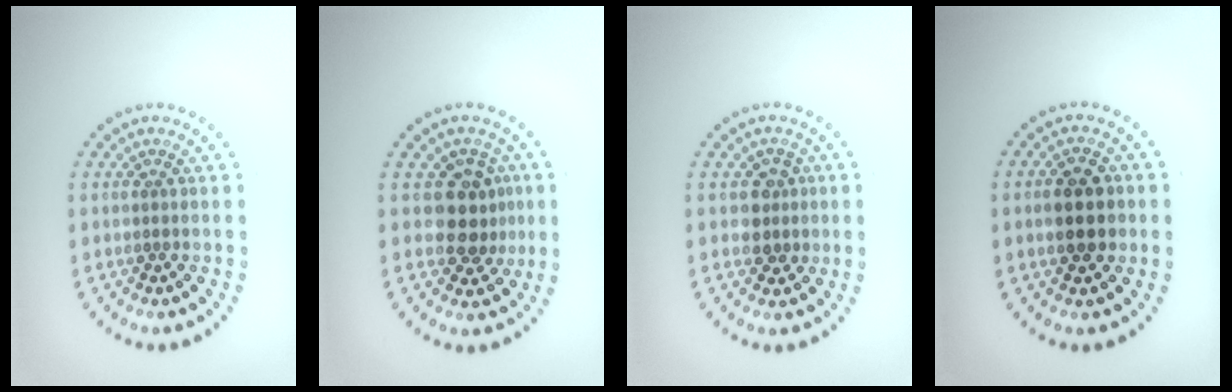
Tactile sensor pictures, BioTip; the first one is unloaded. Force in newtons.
{"total": 3.7, "press": 3.3, "slide": 1.6}
{"total": 2.0, "press": 1.8, "slide": 0.8}
{"total": 3.4, "press": 3.4, "slide": 0.3}